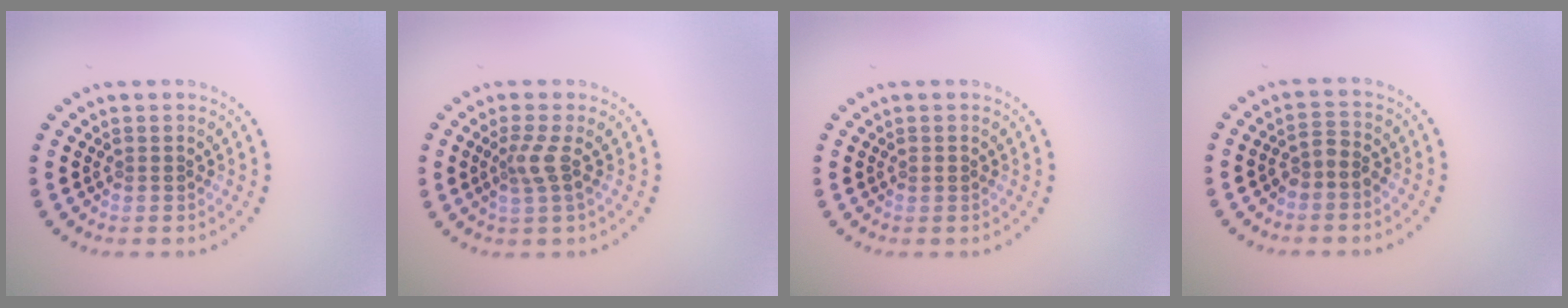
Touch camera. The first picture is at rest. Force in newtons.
{"total": 2.1, "press": 1.4, "slide": 1.5}
{"total": 0.6, "press": 0.6, "slide": 0.1}
{"total": 1.7, "press": 1.4, "slide": 1.0}